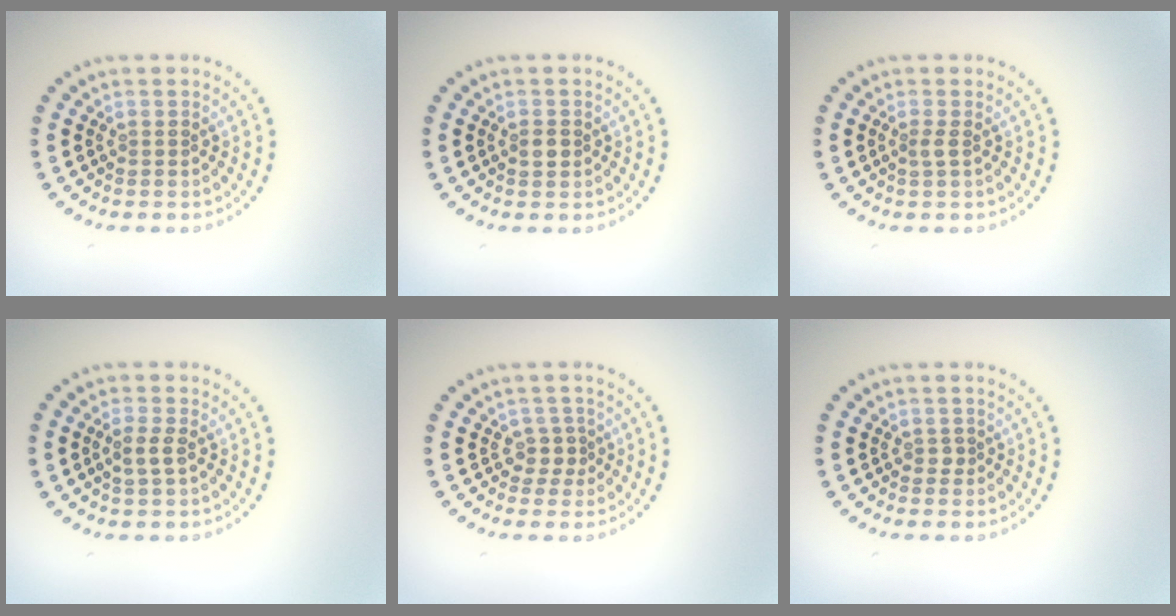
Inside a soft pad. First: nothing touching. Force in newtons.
{"total": 1.4, "press": 1.4, "slide": 0.2}
{"total": 0.9, "press": 0.6, "slide": 0.7}
{"total": 1.6, "press": 1.5, "slide": 0.5}
{"total": 1.7, "press": 1.2, "slide": 1.2}
{"total": 0.5, "press": 0.4, "slide": 0.3}